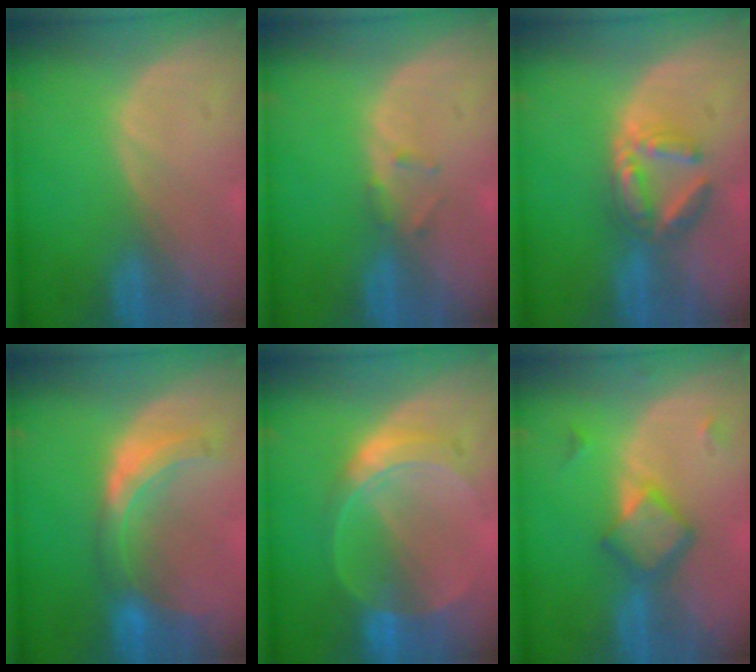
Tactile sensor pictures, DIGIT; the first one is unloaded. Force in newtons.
{"total": 1.3, "press": 1.3, "slide": 0.4}
{"total": 6.0, "press": 5.7, "slide": 1.8}
{"total": 7.7, "press": 6.9, "slide": 3.5}
{"total": 7.2, "press": 6.5, "slide": 3.2}
{"total": 5.8, "press": 5.1, "slide": 2.7}